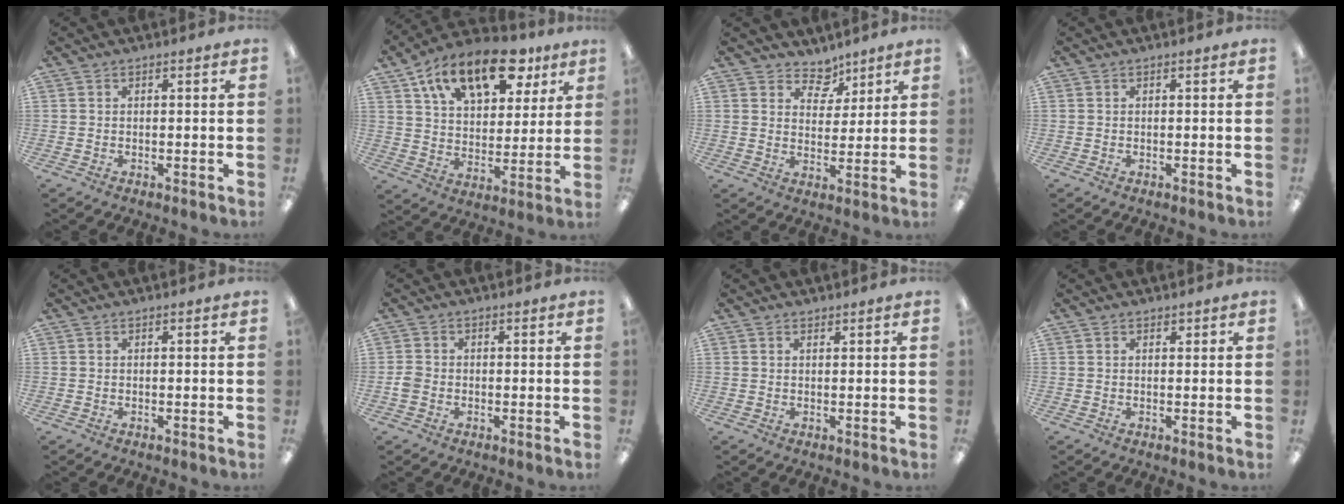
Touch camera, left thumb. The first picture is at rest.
{"total": 19.3, "force": [11.7, 9.7, 11.9], "torque": [-0.191, -0.047, 0.200]}
{"total": 6.4, "force": [5.0, 3.9, 1.1], "torque": [-0.012, -0.036, 0.089]}
{"total": 0.0}
{"total": 0.0}
{"total": 2.3, "force": [-0.7, 1.9, 1.1], "torque": [-0.018, 0.004, -0.012]}
{"total": 0.8, "force": [0.7, 0.2, 0.1], "torque": [-0.002, 0.000, 0.014]}
{"total": 1.0, "force": [0.8, 0.5, 0.1], "torque": [0.007, -0.003, 0.014]}